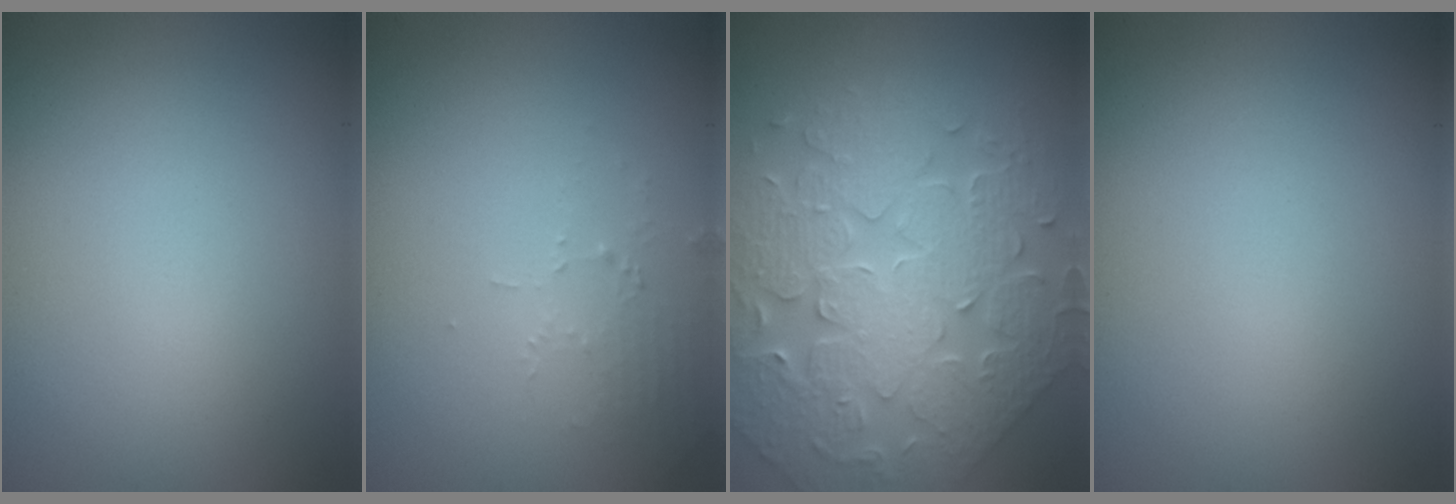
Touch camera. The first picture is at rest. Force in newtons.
{"total": 1.5, "press": 1.5, "slide": 0.2}
{"total": 8.5, "press": 6.9, "slide": 4.9}
{"total": 0.0}